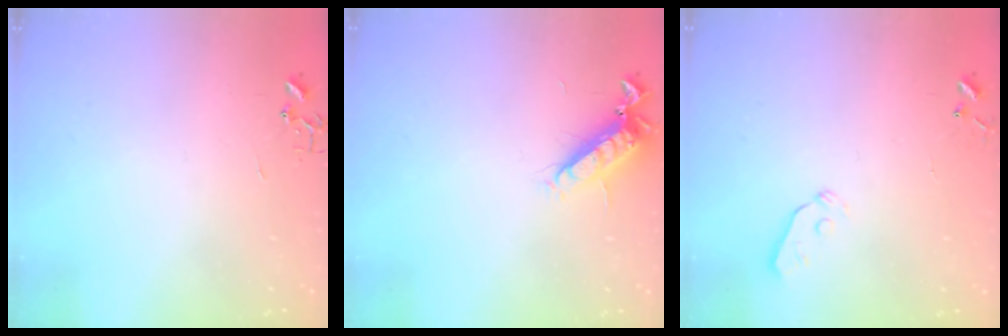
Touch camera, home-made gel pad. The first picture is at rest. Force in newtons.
{"total": 12.4, "press": 12.3, "slide": 1.5}
{"total": 3.2, "press": 3.1, "slide": 0.6}